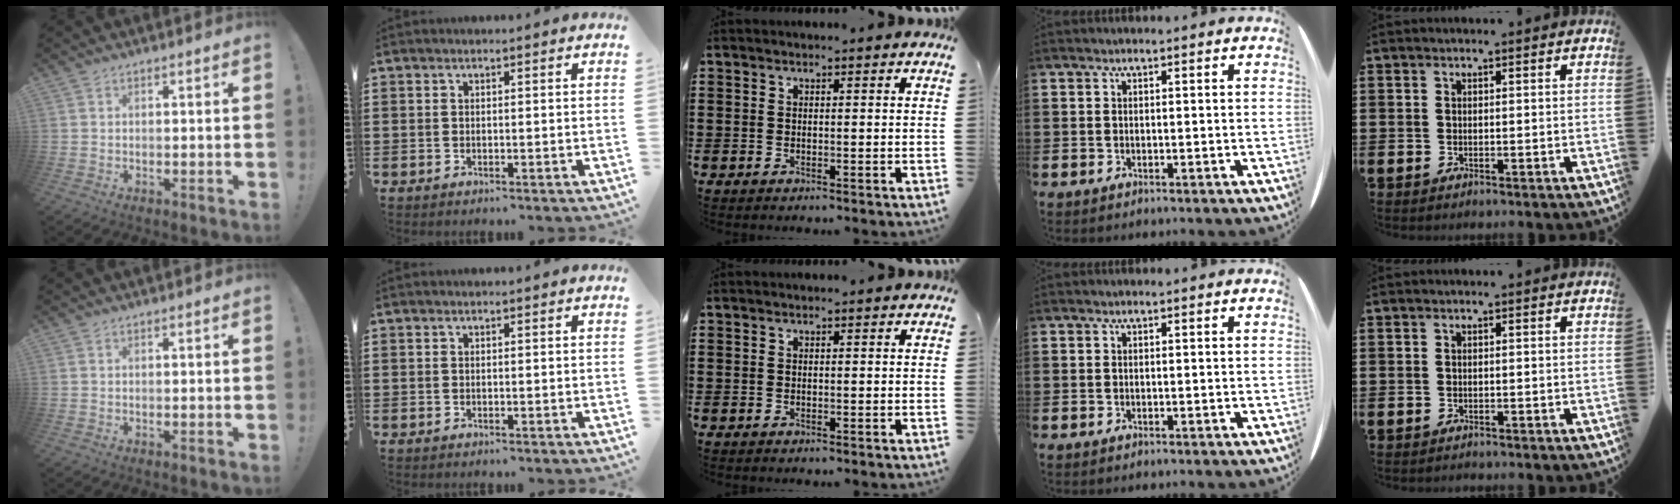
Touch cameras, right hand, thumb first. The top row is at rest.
{}